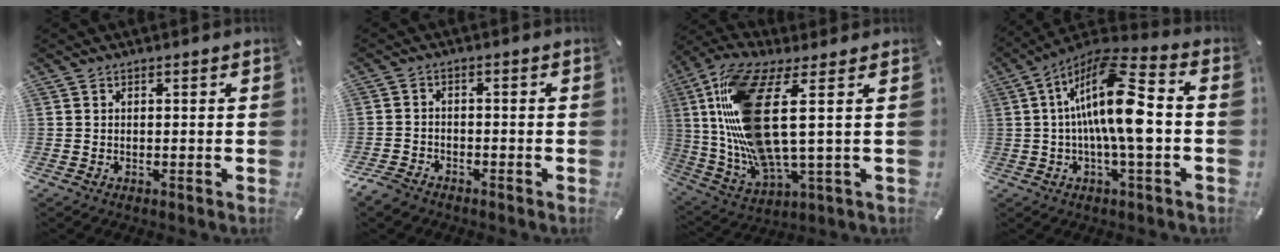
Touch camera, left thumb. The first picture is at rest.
{"total": 3.5, "force": [-2.9, 1.8, 0.6], "torque": [-0.027, 0.013, -0.063]}
{"total": 19.0, "force": [4.1, 5.6, 17.6], "torque": [-0.388, -0.028, 0.059]}
{"total": 18.3, "force": [0.4, 5.3, 17.5], "torque": [-0.335, -0.001, 0.002]}